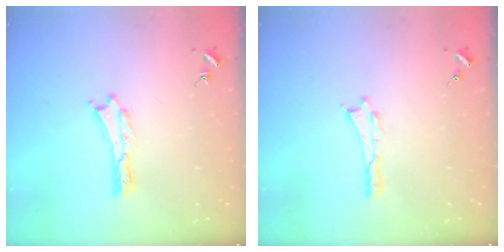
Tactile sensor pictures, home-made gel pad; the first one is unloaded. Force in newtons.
{"total": 0.0}